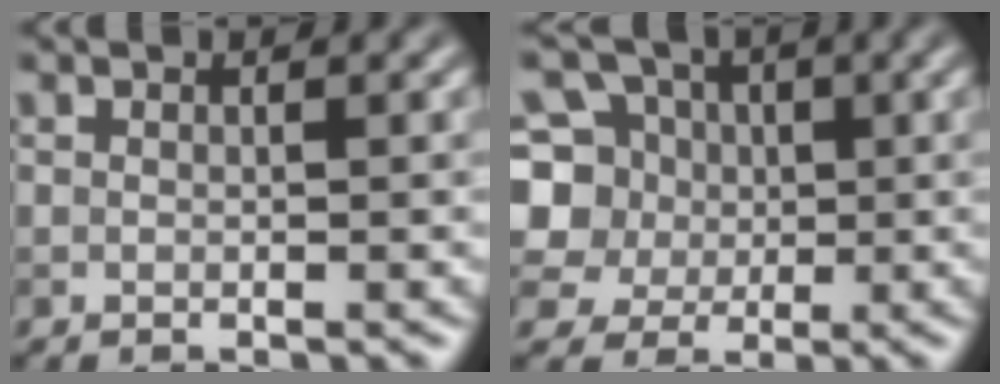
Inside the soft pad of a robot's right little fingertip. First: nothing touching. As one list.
[{"total": 7.6, "force": [1.4, 6.8, 3.2], "torque": [-0.069, 0.025, 0.010]}]